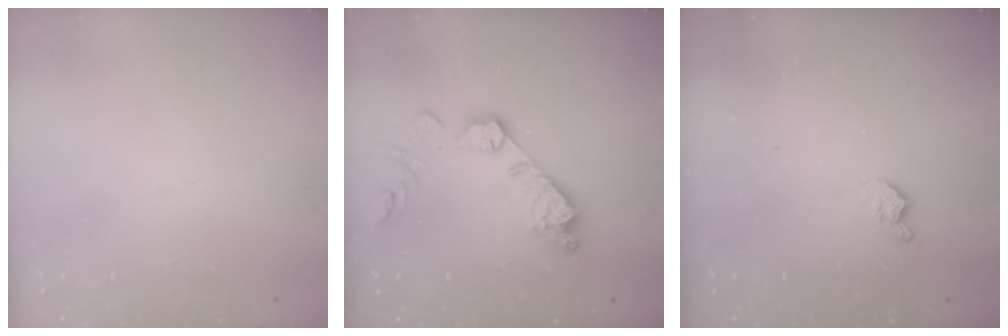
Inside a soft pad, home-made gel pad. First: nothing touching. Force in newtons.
{"total": 16.9, "press": 16.9, "slide": 1.2}
{"total": 4.9, "press": 4.9, "slide": 0.6}